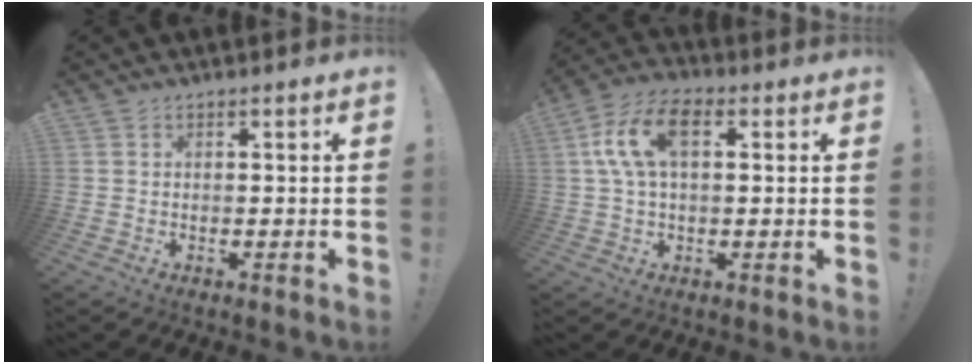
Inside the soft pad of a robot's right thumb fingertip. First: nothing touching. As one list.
[{"total": 11.8, "force": [2.8, 6.7, 9.3], "torque": [-0.188, 0.012, 0.053]}]